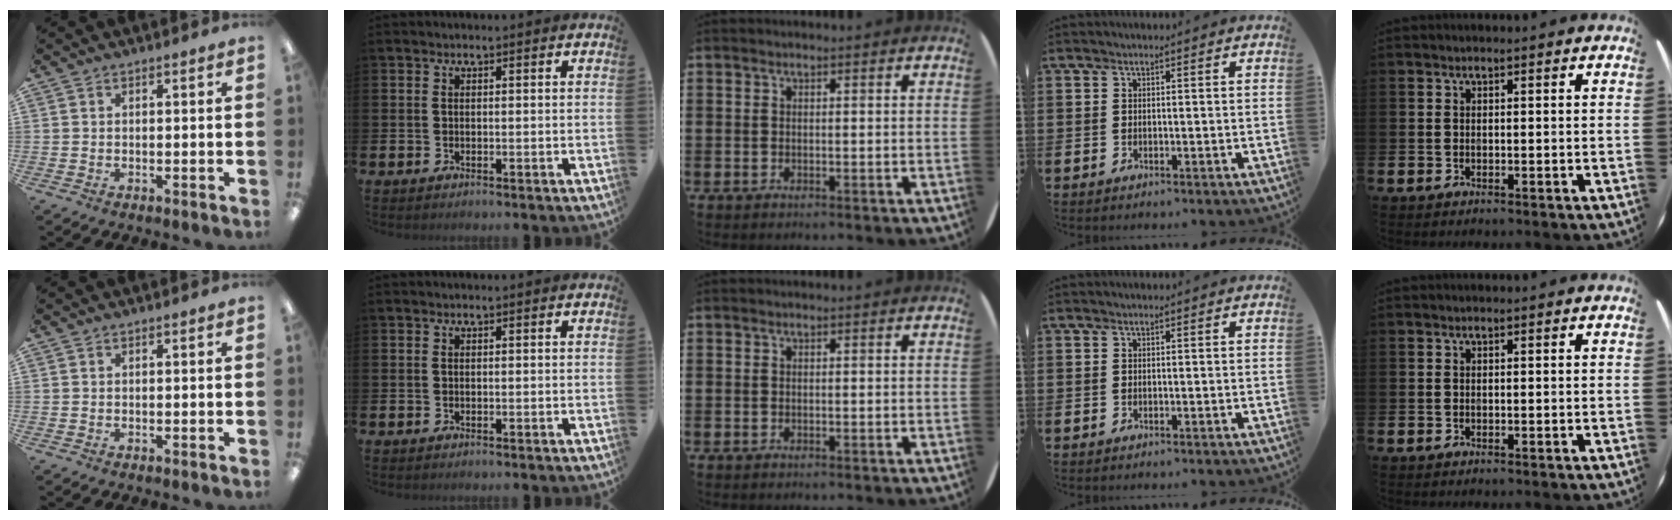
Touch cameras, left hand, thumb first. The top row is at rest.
{}